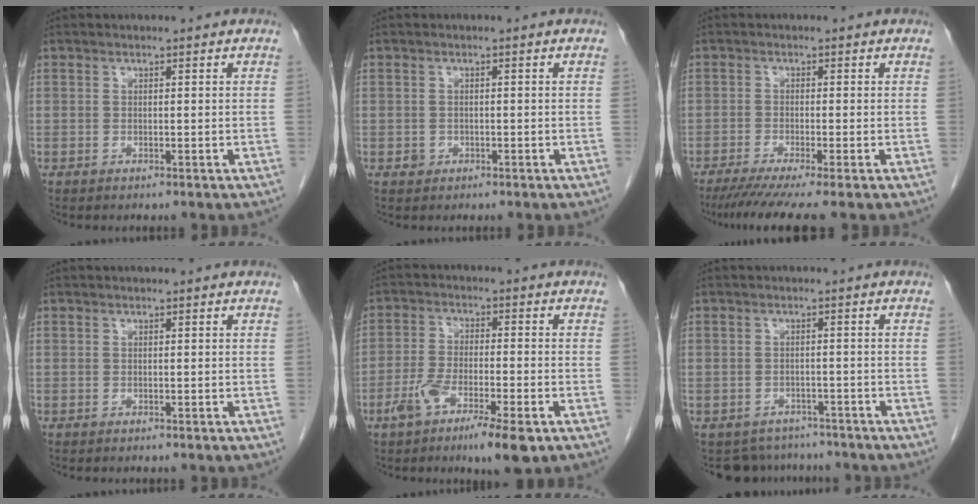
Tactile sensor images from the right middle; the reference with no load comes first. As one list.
[{"total": 1.1, "force": [-0.4, 1.0, 0.2], "torque": [-0.001, 0.004, -0.005]}, {"total": 7.3, "force": [-5.7, -0.7, 4.5], "torque": [-0.062, -0.021, -0.092]}, {"total": 0.0}, {"total": 9.3, "force": [-5.1, 1.6, 7.6], "torque": [-0.141, -0.011, -0.086]}, {"total": 5.7, "force": [-5.0, 2.7, -0.5], "torque": [0.013, 0.012, -0.065]}]